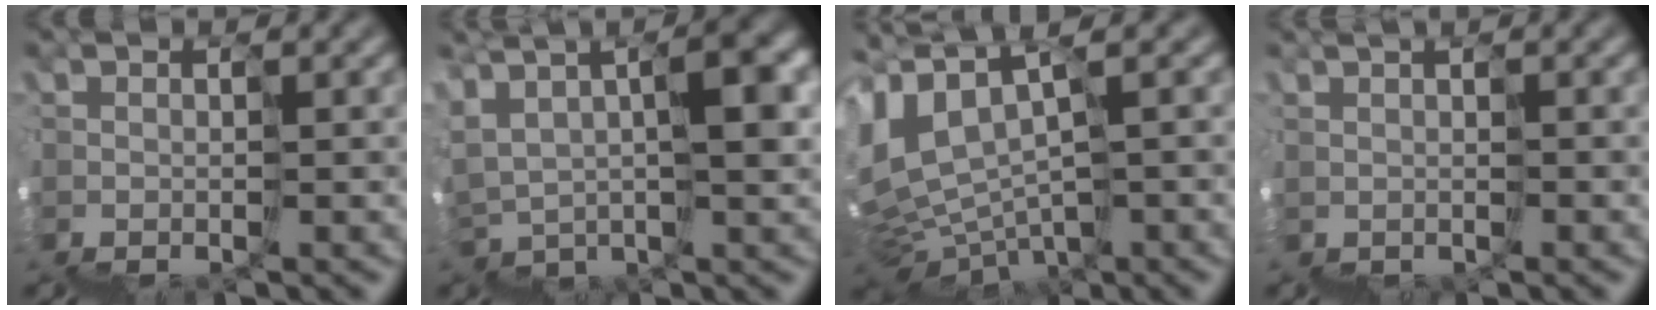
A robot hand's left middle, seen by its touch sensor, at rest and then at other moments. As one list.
[{"total": 6.1, "force": [4.7, 1.5, 3.6], "torque": [-0.088, 0.037, 0.080]}, {"total": 4.0, "force": [3.6, 1.4, 1.3], "torque": [-0.056, 0.027, 0.071]}, {"total": 1.0, "force": [0.1, 0.5, 0.8], "torque": [-0.006, 0.000, 0.000]}]